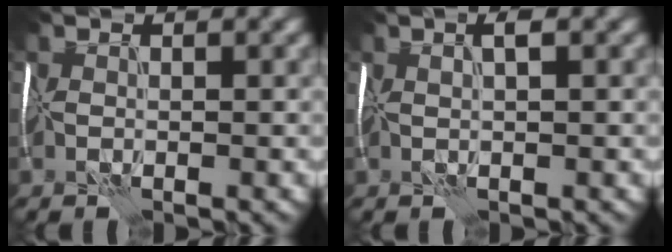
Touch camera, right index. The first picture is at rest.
{"total": 1.3, "force": [0.6, -0.1, 1.2], "torque": [-0.023, 0.004, 0.010]}